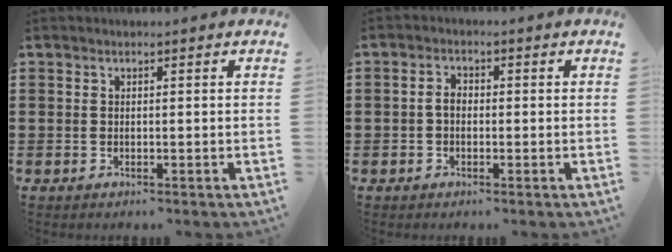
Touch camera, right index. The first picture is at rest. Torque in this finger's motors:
{"motor_torque": [0.58, -0.32, 0.26, 0.01]}